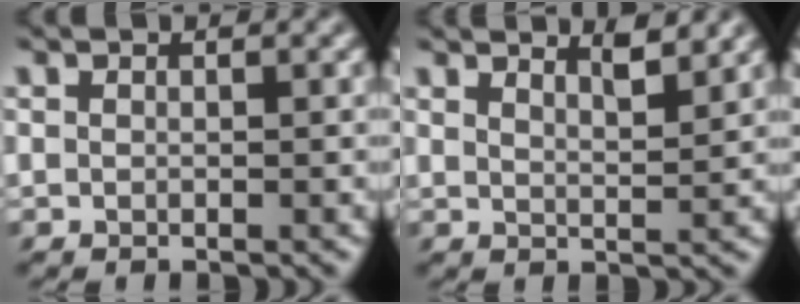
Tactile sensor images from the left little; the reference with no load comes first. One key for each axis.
{"total": 2.6, "fx": 2.4, "fy": -0.4, "fz": 1.1, "tx": -0.022, "ty": 0.003, "tz": 0.034}